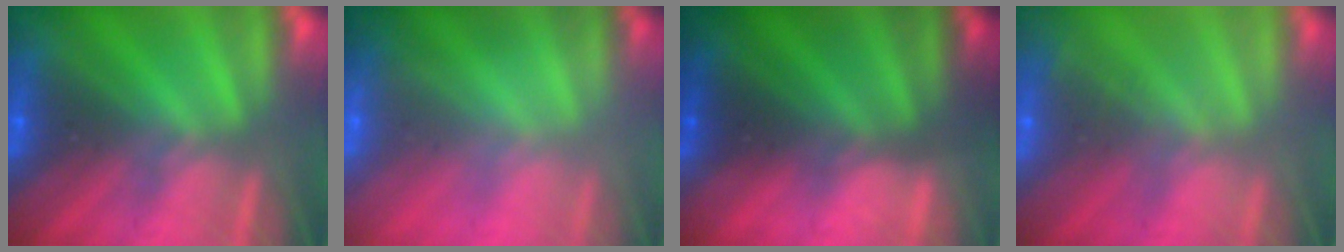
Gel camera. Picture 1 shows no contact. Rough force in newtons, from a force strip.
{"total": 1.1}
{"total": 1.9}
{"total": 1.5}